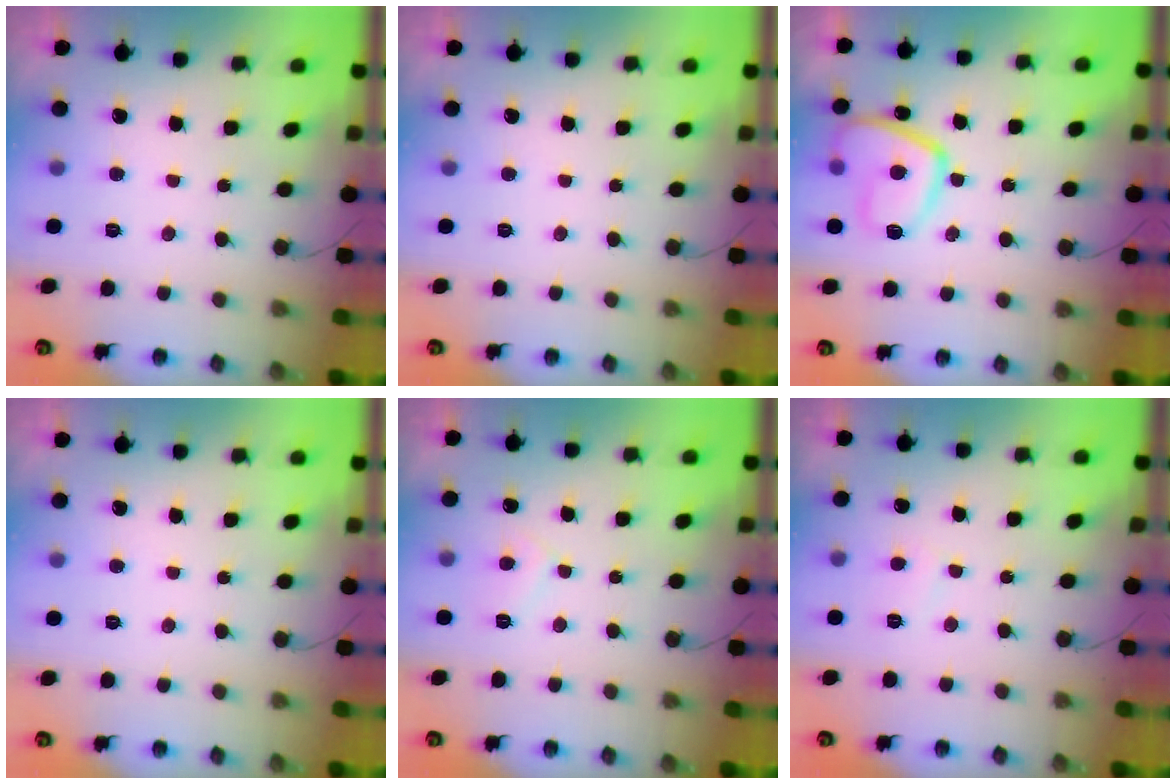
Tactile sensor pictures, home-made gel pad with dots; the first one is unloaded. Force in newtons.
{"total": 0.0}
{"total": 12.6, "press": 12.5, "slide": 1.4}
{"total": 0.0}
{"total": 5.5, "press": 5.5, "slide": 0.6}
{"total": 2.9, "press": 2.9, "slide": 0.3}